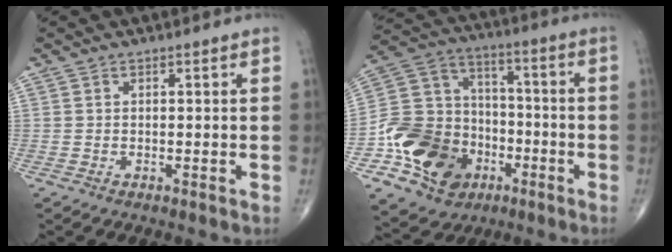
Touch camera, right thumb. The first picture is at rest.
{"total": 19.5, "force": [-7.5, 15.4, 9.4], "torque": [-0.150, 0.070, -0.126]}